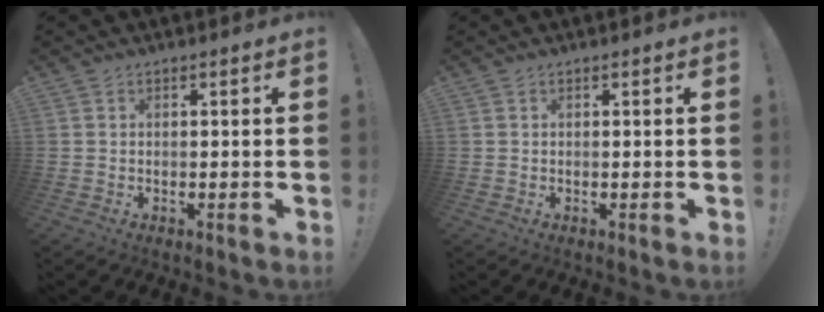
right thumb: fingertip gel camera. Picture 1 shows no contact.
{"total": 0.0}